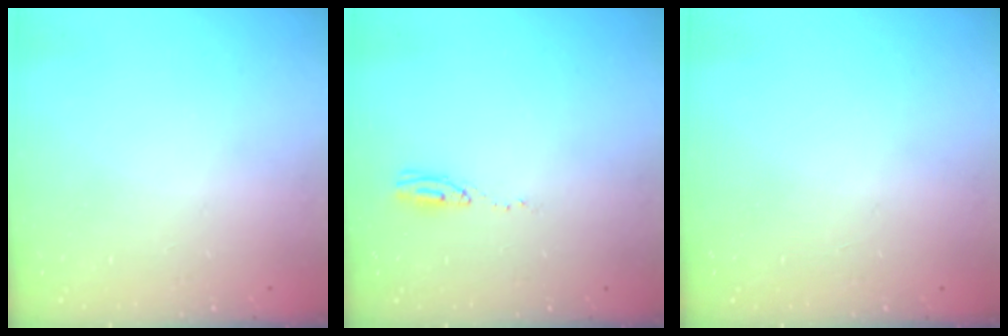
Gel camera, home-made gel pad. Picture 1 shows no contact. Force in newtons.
{"total": 3.9, "press": 3.7, "slide": 1.2}
{"total": 0.9, "press": 0.0, "slide": 0.9}